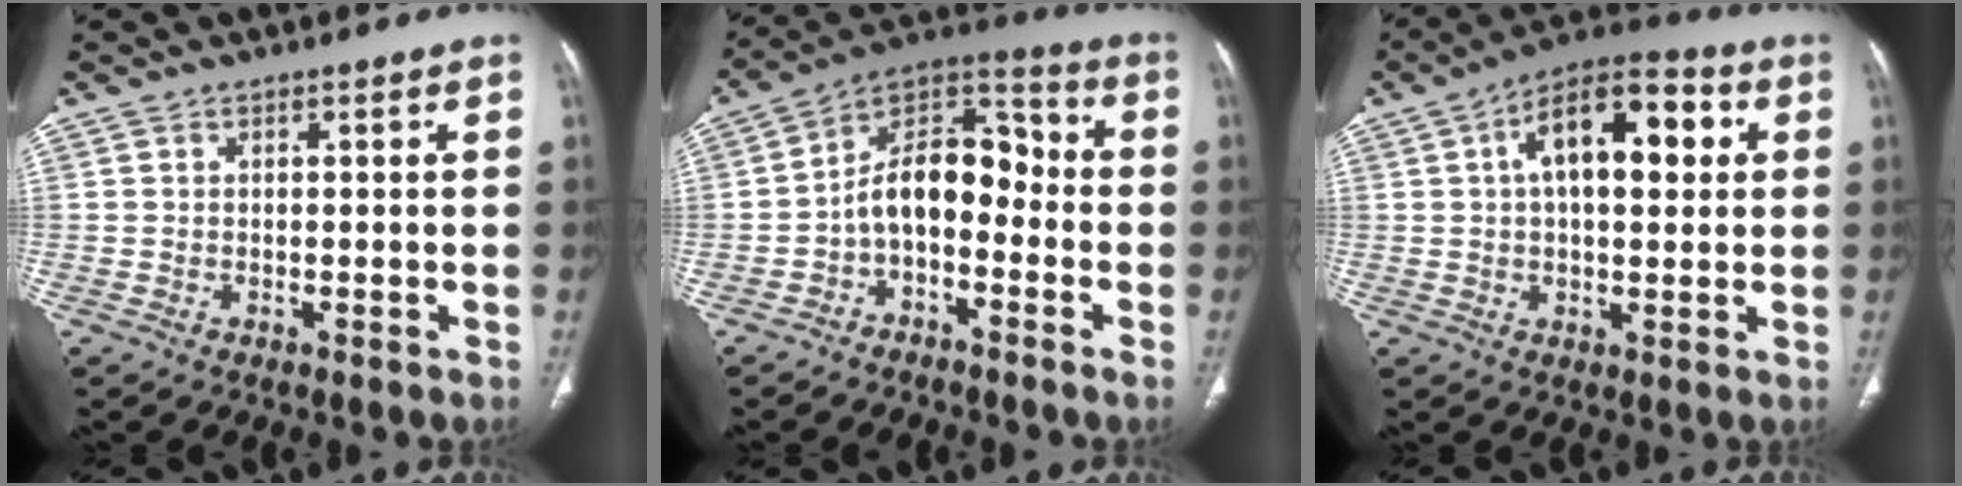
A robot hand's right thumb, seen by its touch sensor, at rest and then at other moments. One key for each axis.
{"total": 12.0, "fx": -2.8, "fy": 7.4, "fz": 9.0, "tx": -0.122, "ty": 0.068, "tz": -0.061}
{"total": 15.3, "fx": 3.7, "fy": 7.7, "fz": 12.7, "tx": -0.176, "ty": 0.024, "tz": 0.051}